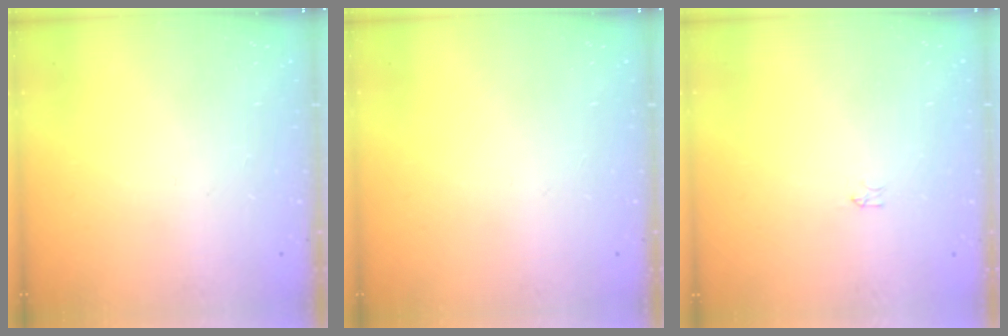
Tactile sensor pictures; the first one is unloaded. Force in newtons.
{"total": 0.0}
{"total": 0.0}